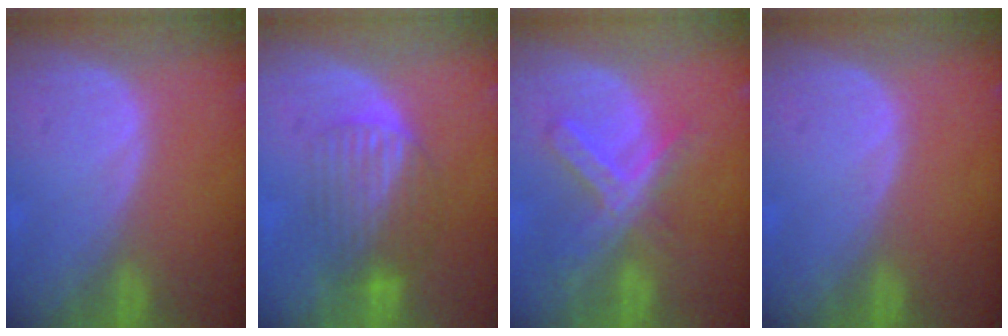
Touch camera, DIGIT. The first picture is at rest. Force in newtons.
{"total": 6.4, "press": 6.3, "slide": 1.1}
{"total": 7.3, "press": 6.3, "slide": 3.8}
{"total": 0.0}